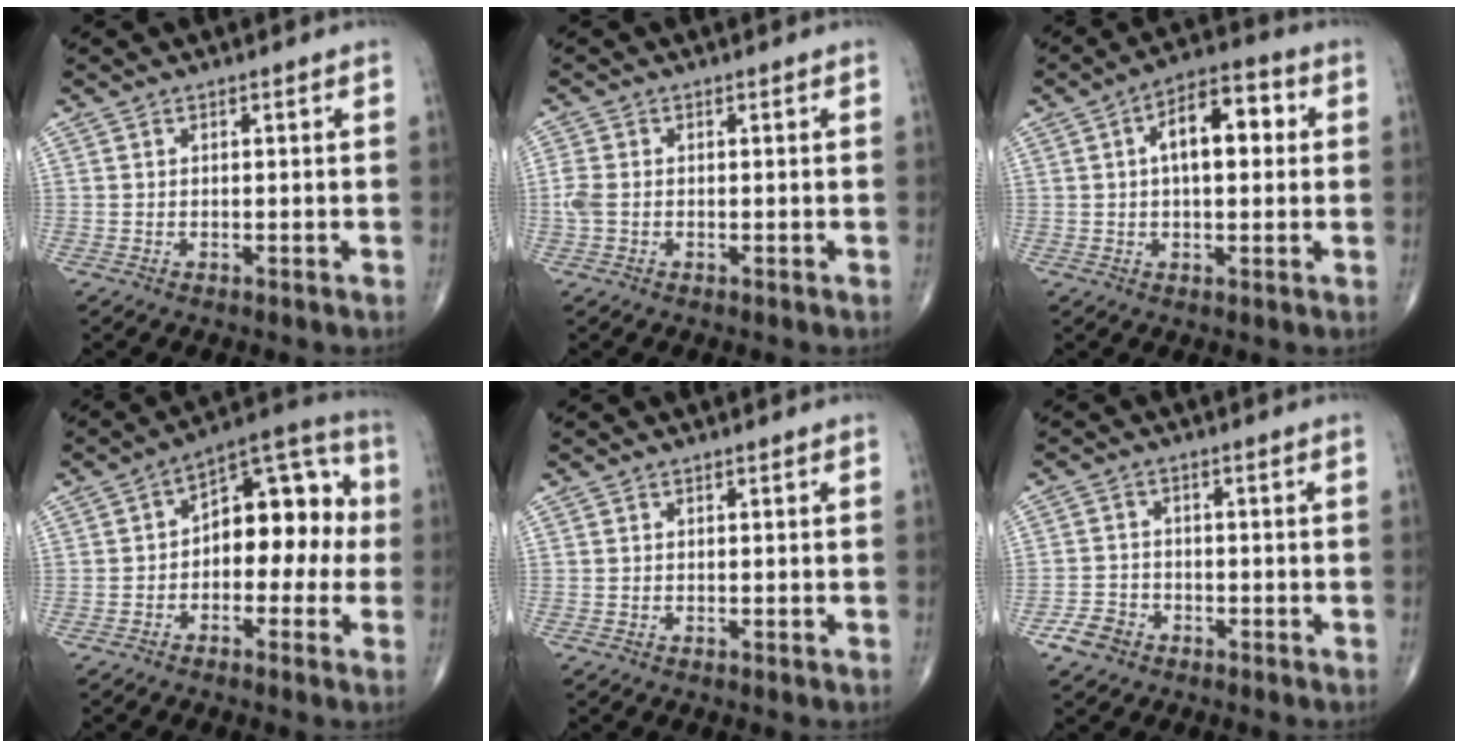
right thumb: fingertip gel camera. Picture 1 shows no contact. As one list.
[{"total": 2.8, "force": [-0.4, 1.9, 2.0], "torque": [-0.064, 0.001, -0.012]}, {"total": 10.7, "force": [1.9, 5.3, 9.0], "torque": [-0.125, 0.024, 0.021]}, {"total": 13.6, "force": [-0.6, 8.2, 10.9], "torque": [-0.110, 0.049, -0.023]}, {"total": 0.0}, {"total": 4.0, "force": [-2.4, 3.0, 1.2], "torque": [-0.015, 0.015, -0.044]}]